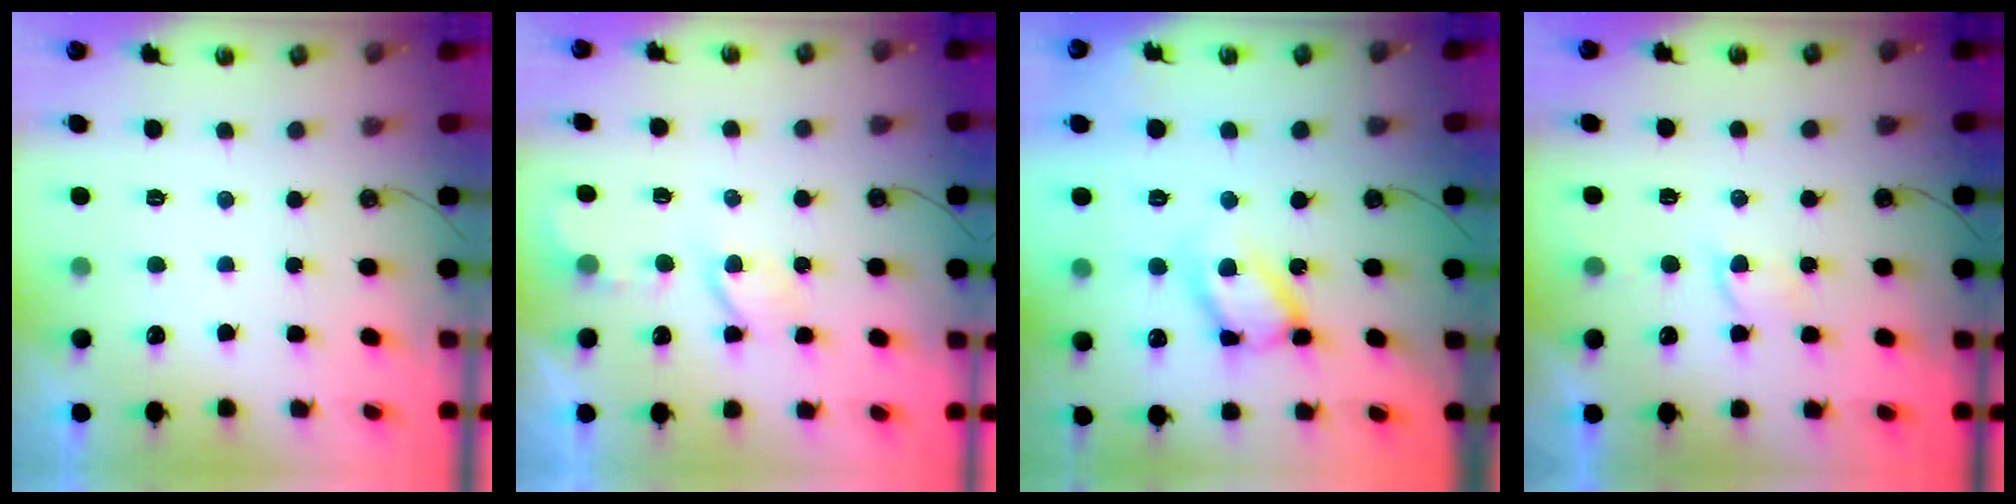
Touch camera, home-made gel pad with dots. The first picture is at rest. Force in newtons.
{"total": 3.6, "press": 3.5, "slide": 0.6}
{"total": 14.7, "press": 14.7, "slide": 1.2}
{"total": 2.0, "press": 2.0, "slide": 0.4}